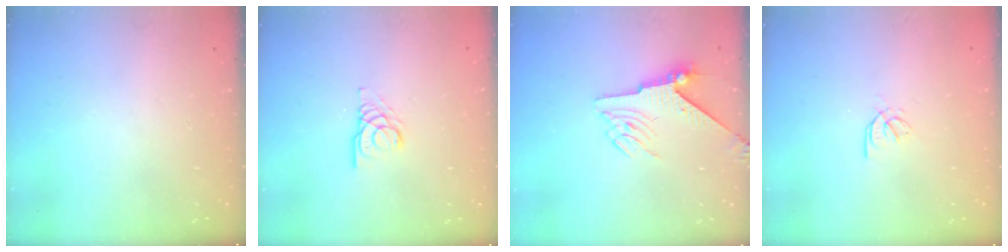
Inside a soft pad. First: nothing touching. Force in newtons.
{"total": 4.1, "press": 4.1, "slide": 0.4}
{"total": 5.5, "press": 5.4, "slide": 1.2}
{"total": 2.1, "press": 2.0, "slide": 0.5}